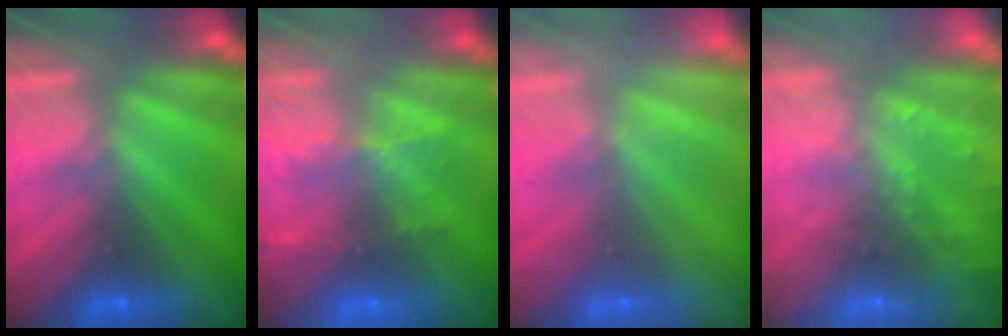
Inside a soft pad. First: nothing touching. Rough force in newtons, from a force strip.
{"total": 8.5}
{"total": 2.4}
{"total": 5.5}